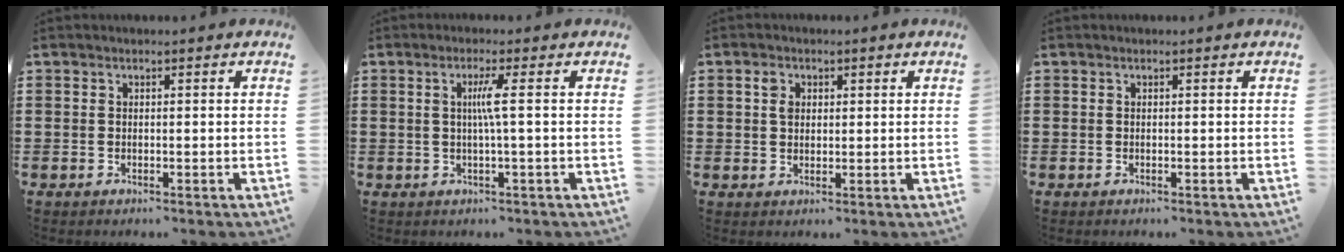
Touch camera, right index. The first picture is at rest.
{"total": 3.2, "force": [0.2, -0.6, 3.1], "torque": [-0.059, -0.005, -0.003]}
{"total": 2.4, "force": [0.8, 1.8, 1.4], "torque": [-0.026, 0.006, 0.012]}
{"total": 0.0}